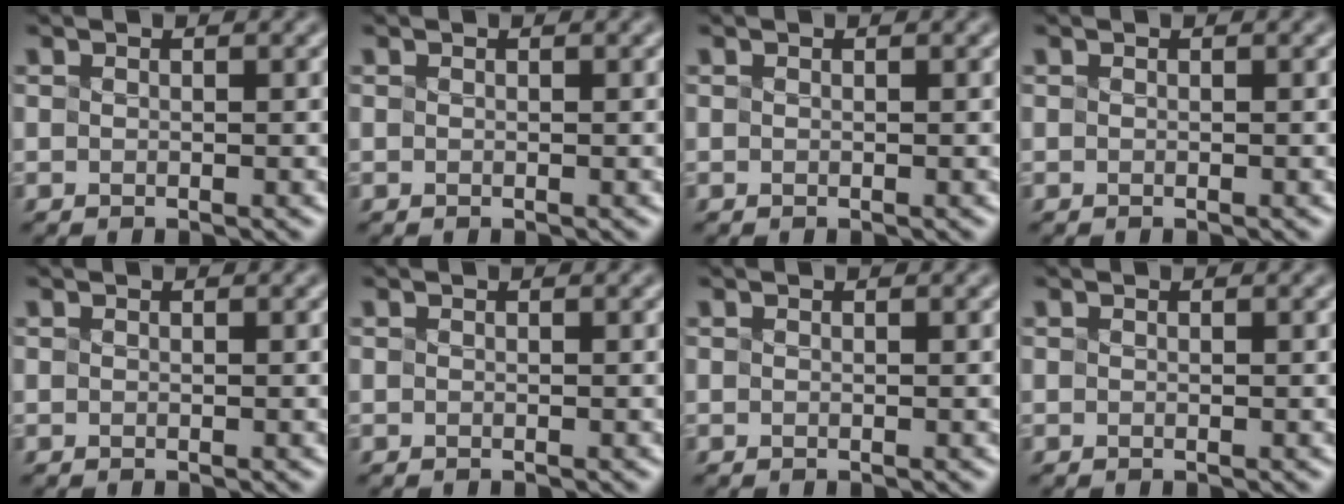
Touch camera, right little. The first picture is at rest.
{"total": 0.0}
{"total": 0.0}
{"total": 0.0}
{"total": 0.0}
{"total": 0.0}
{"total": 0.0}
{"total": 0.0}